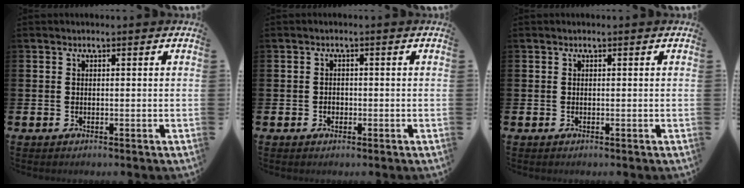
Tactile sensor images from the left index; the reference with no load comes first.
{"total": 1.2, "force": [-0.3, 1.0, 0.5], "torque": [-0.008, 0.004, -0.009]}
{"total": 0.0}